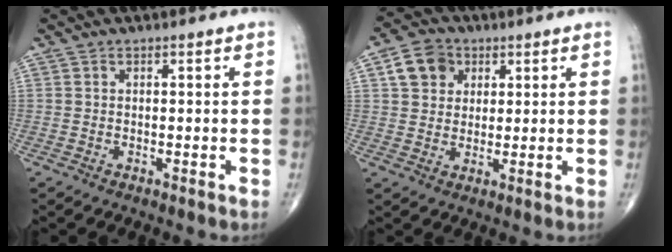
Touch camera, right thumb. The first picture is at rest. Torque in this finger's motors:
{"motor_torque": [0.22, 0.19, 0.80, 0.34, 0.03]}